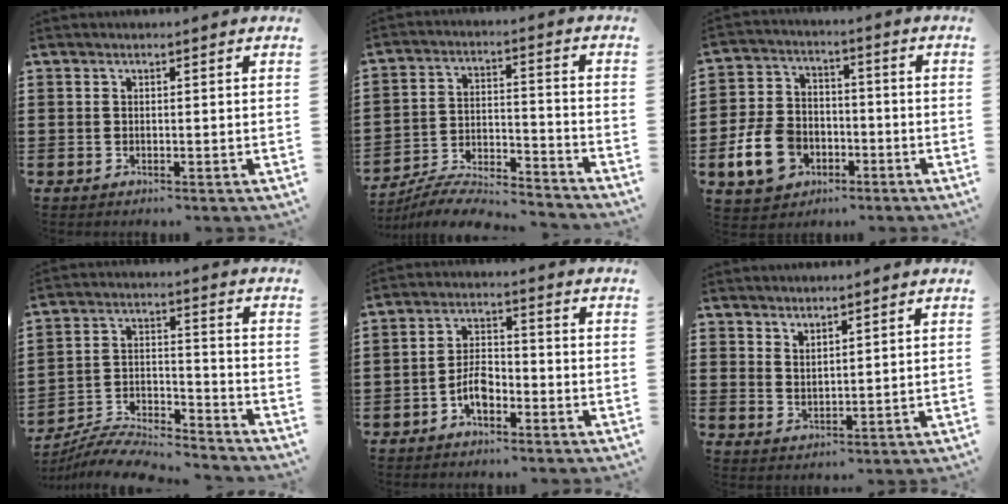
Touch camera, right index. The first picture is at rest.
{"total": 6.8, "force": [-6.6, 0.3, 1.6], "torque": [-0.032, 0.002, -0.129]}
{"total": 9.8, "force": [-3.6, 7.2, 5.6], "torque": [-0.156, 0.008, -0.071]}
{"total": 7.2, "force": [-7.1, 0.4, 1.4], "torque": [-0.023, 0.007, -0.140]}
{"total": 4.8, "force": [-2.3, 2.5, 3.3], "torque": [-0.071, 0.005, -0.046]}
{"total": 2.3, "force": [2.3, -0.3, -0.2], "torque": [0.000, -0.001, 0.046]}